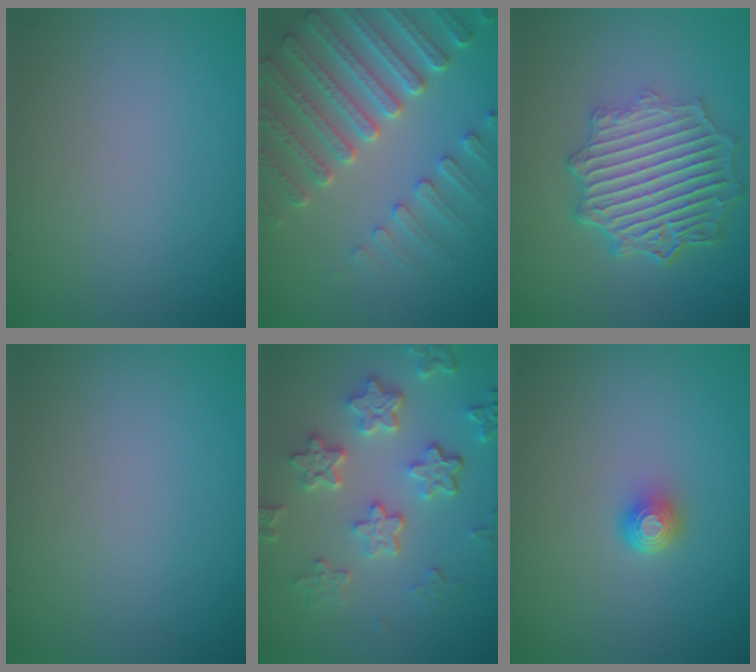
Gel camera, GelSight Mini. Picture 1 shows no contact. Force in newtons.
{"total": 6.2, "press": 5.2, "slide": 3.4}
{"total": 7.0, "press": 5.3, "slide": 4.6}
{"total": 0.0}
{"total": 5.4, "press": 4.2, "slide": 3.4}
{"total": 1.7, "press": 1.3, "slide": 1.1}